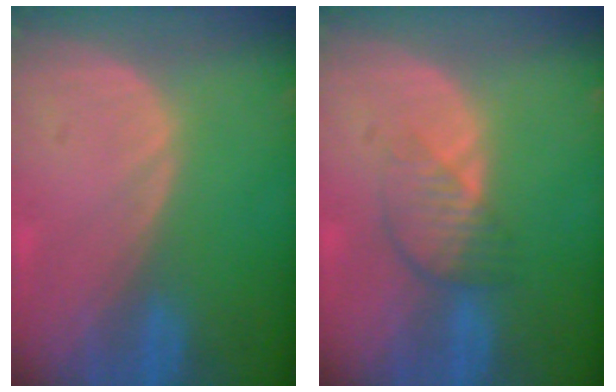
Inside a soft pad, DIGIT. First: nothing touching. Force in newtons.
{"total": 3.9, "press": 3.6, "slide": 1.4}